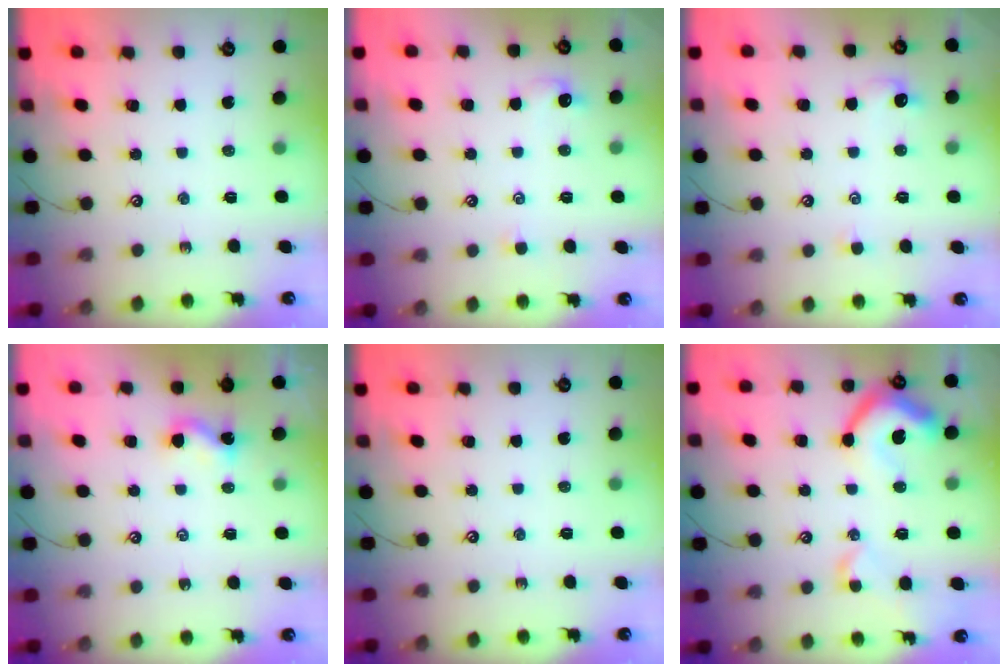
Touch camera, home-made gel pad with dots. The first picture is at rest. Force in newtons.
{"total": 0.7, "press": 0.5, "slide": 0.5}
{"total": 0.7, "press": 0.5, "slide": 0.5}
{"total": 2.7, "press": 2.7, "slide": 0.3}
{"total": 0.0}
{"total": 13.5, "press": 13.4, "slide": 1.8}